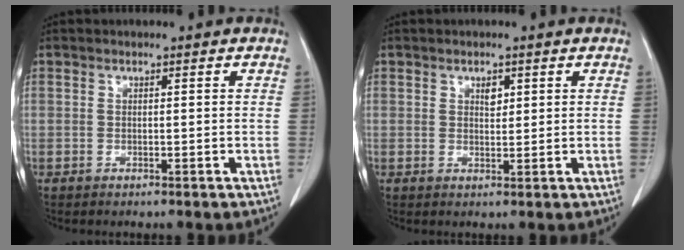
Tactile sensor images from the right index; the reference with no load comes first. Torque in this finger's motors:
{"motor_torque": [0.04, 0.03, 0.00, 0.00]}